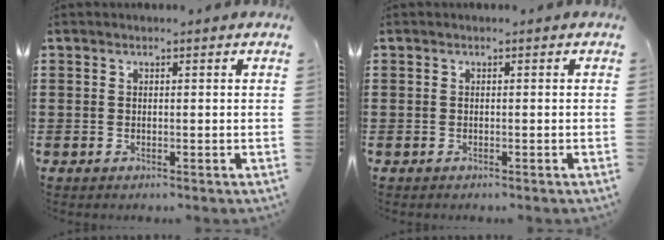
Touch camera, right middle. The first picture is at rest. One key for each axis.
{"total": 0.0}